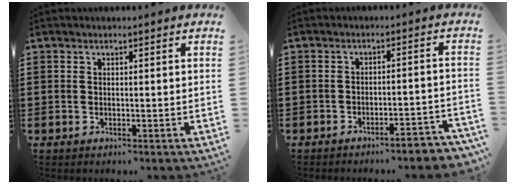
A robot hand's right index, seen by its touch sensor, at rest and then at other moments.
{"total": 3.1, "force": [-3.0, -0.2, 0.9], "torque": [-0.020, -0.005, -0.061]}